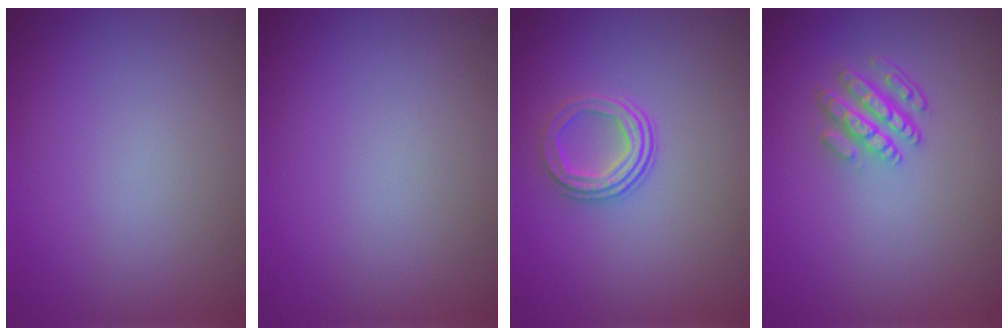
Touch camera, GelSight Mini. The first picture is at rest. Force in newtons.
{"total": 0.0}
{"total": 3.0, "press": 2.4, "slide": 1.7}
{"total": 4.3, "press": 3.2, "slide": 2.9}